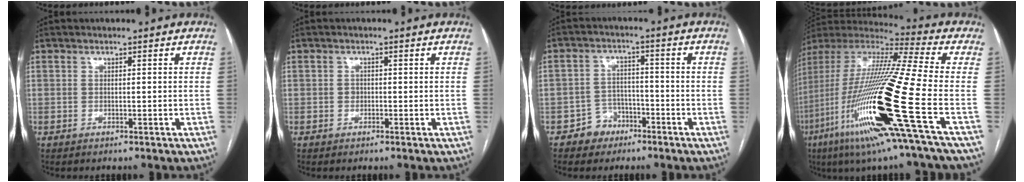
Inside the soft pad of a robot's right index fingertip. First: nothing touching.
{"total": 0.8, "force": [-0.1, 0.8, 0.4], "torque": [-0.005, 0.003, -0.001]}
{"total": 4.8, "force": [-2.8, 3.8, 0.3], "torque": [0.005, 0.016, -0.043]}
{"total": 28.1, "force": [-8.8, 0.9, 26.6], "torque": [-0.525, -0.046, -0.172]}